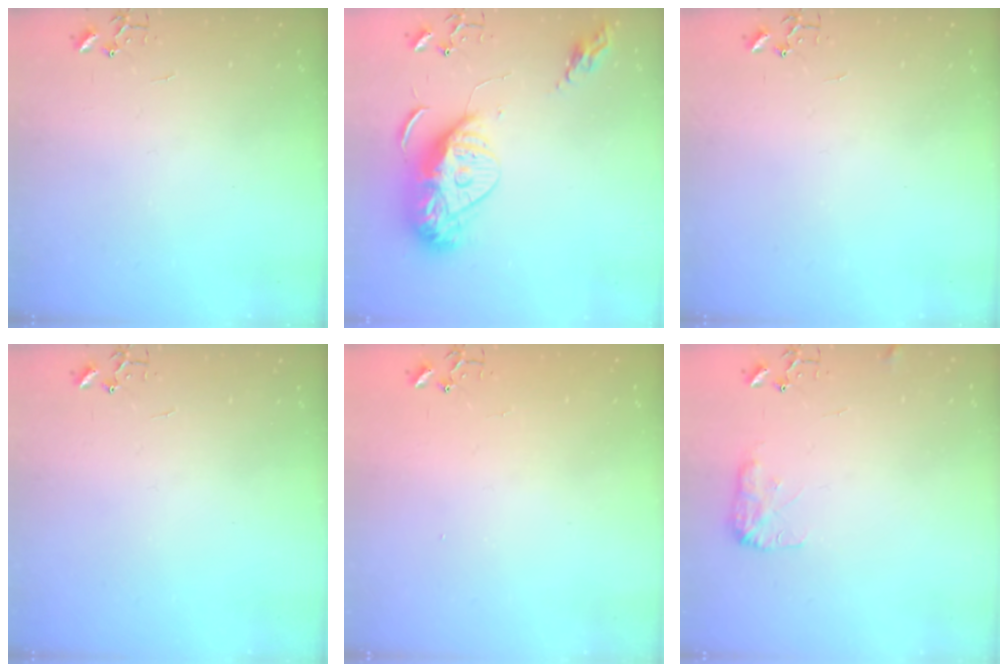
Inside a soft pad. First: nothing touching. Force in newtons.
{"total": 15.7, "press": 15.6, "slide": 1.4}
{"total": 0.0}
{"total": 0.0}
{"total": 1.3, "press": 1.2, "slide": 0.1}
{"total": 8.3, "press": 8.3, "slide": 0.2}